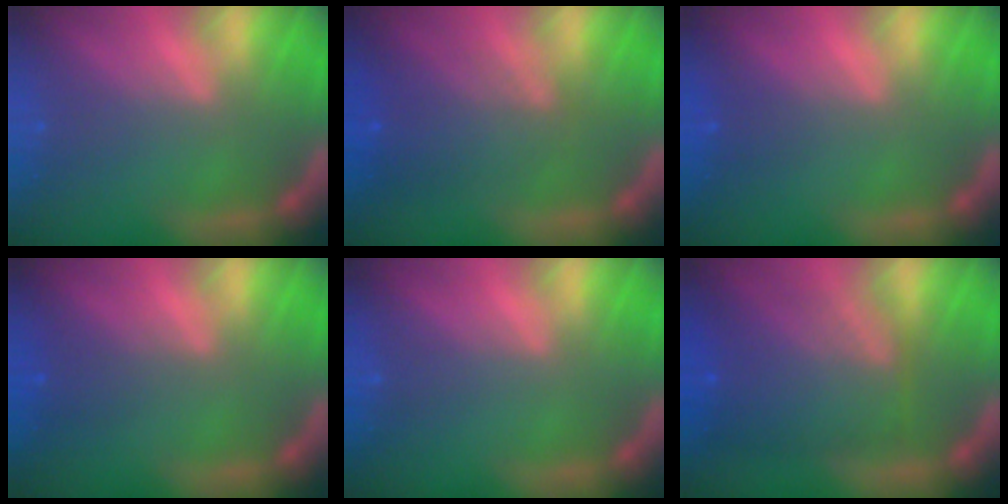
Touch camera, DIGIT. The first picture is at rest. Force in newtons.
{"total": 4.5}
{"total": 1.0}
{"total": 1.5}
{"total": 0.0}
{"total": 8.0}